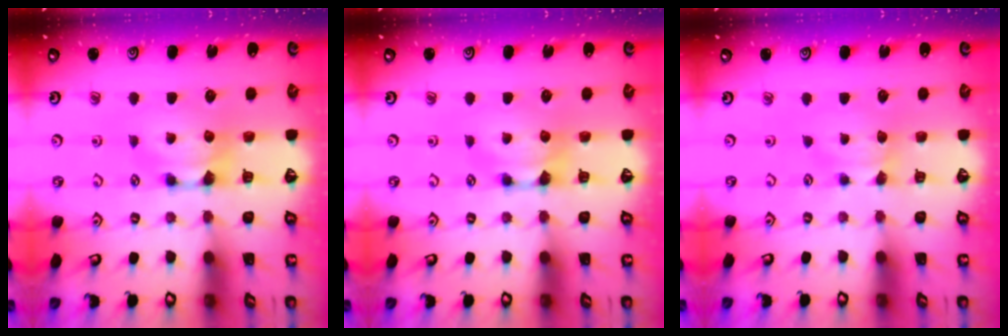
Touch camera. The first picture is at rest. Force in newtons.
{"total": 0.0}
{"total": 1.8, "press": 1.7, "slide": 0.6}